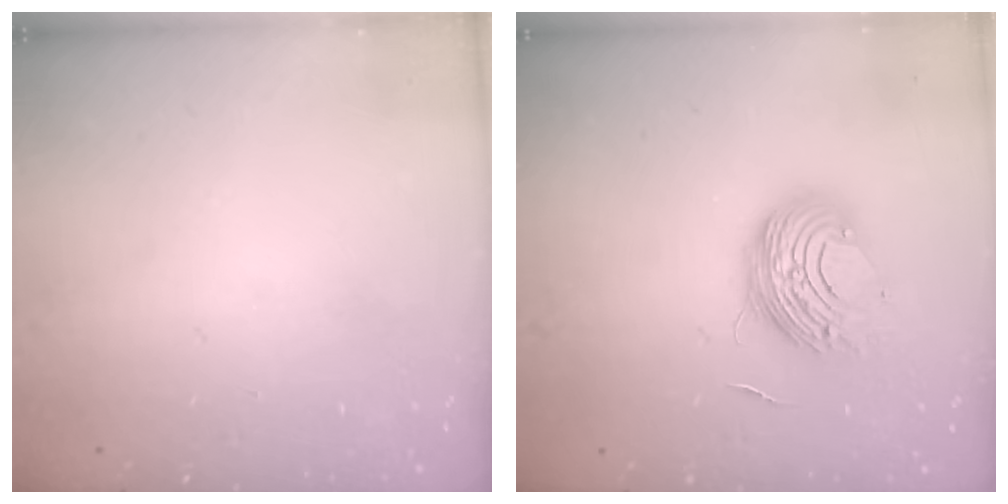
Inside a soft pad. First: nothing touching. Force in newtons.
{"total": 11.4, "press": 11.3, "slide": 0.5}